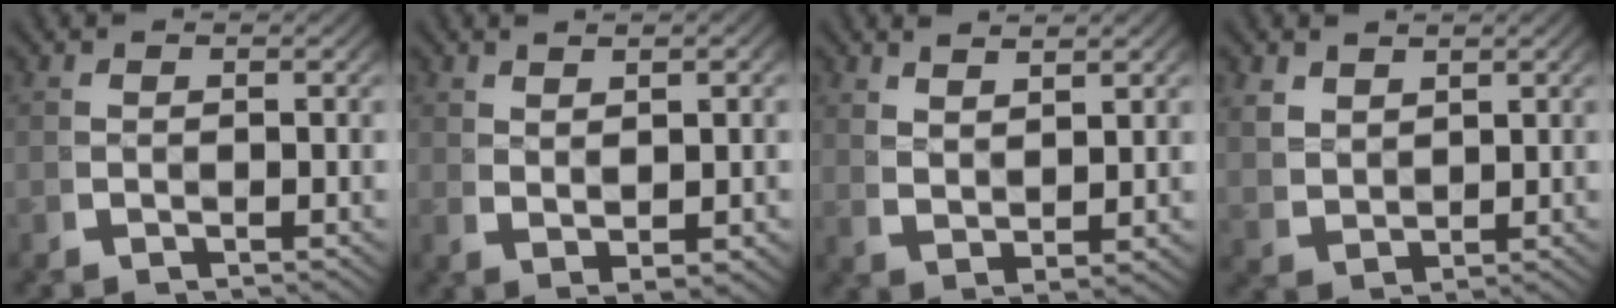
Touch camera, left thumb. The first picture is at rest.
{"total": 2.7, "force": [1.2, 1.0, 2.2], "torque": [-0.028, 0.001, 0.025]}
{"total": 3.2, "force": [2.2, 1.1, 2.0], "torque": [-0.033, -0.002, 0.047]}
{"total": 2.7, "force": [1.4, 2.0, 1.3], "torque": [-0.027, -0.008, 0.038]}